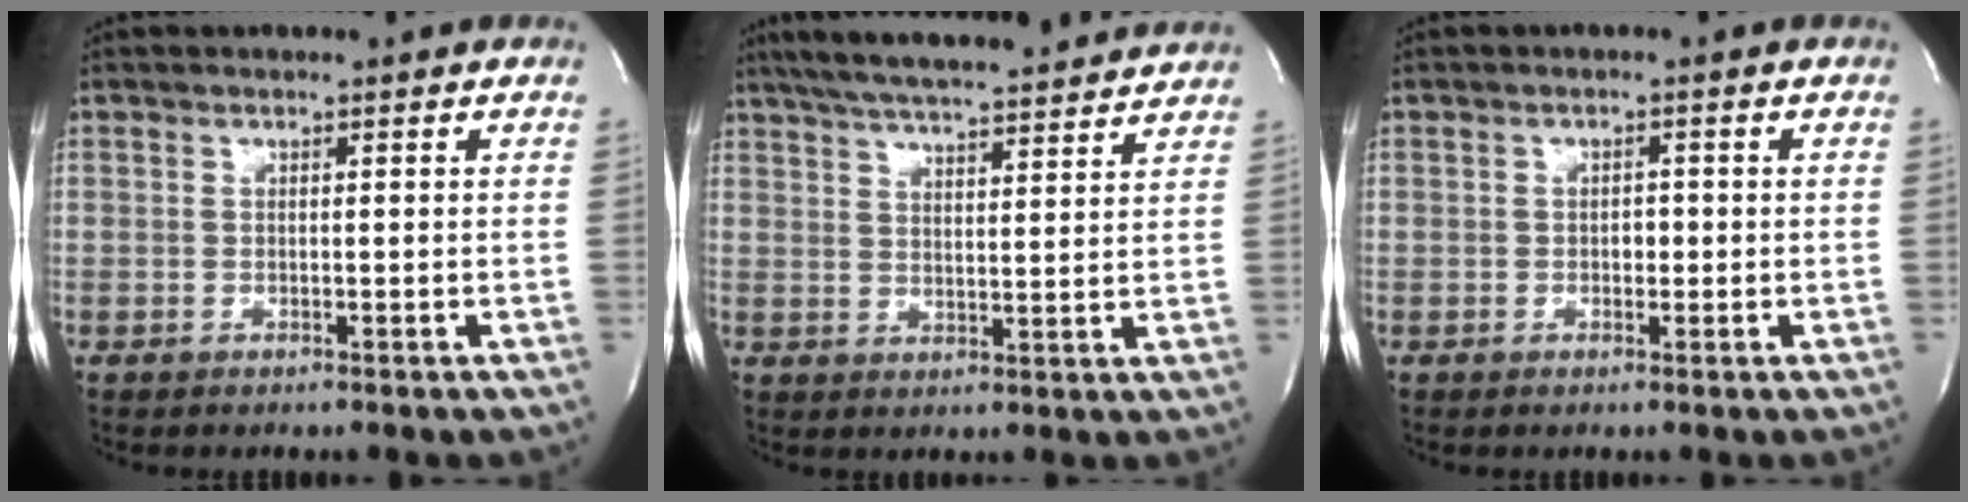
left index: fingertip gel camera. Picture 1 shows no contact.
{"total": 17.8, "force": [15.8, 1.9, 8.0], "torque": [-0.140, 0.030, 0.225]}
{"total": 1.4, "force": [-0.6, 0.9, 0.9], "torque": [-0.013, -0.001, -0.009]}